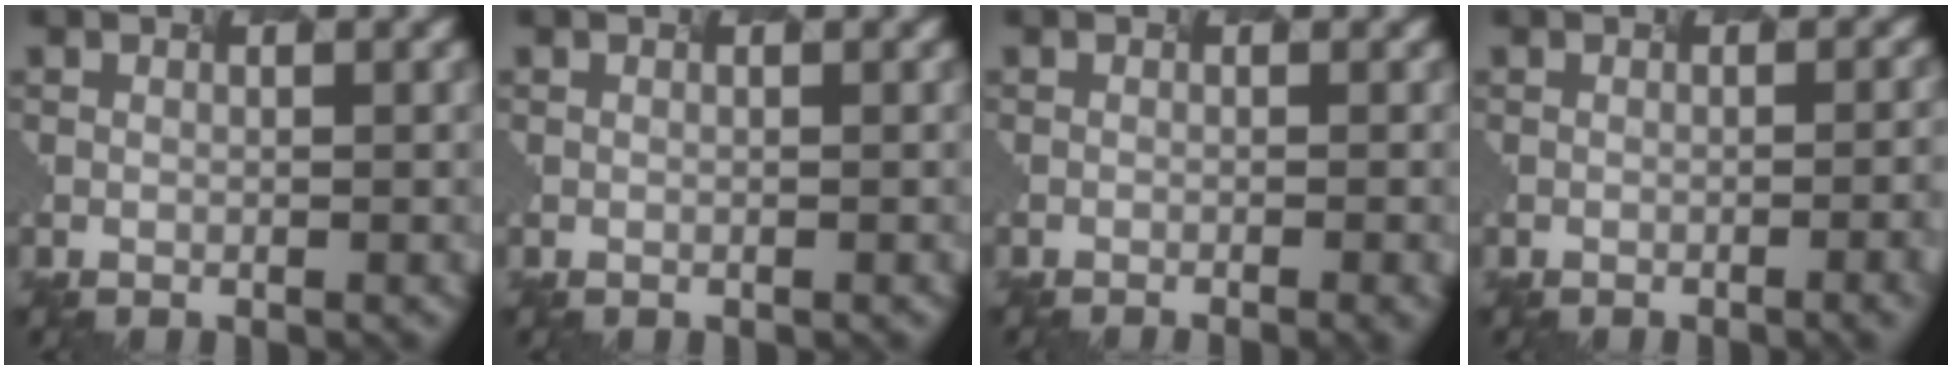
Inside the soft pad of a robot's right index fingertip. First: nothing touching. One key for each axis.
{"total": 0.0}
{"total": 2.7, "fx": -0.7, "fy": 1.2, "fz": 2.3, "tx": 0.003, "ty": 0.009, "tz": -0.014}
{"total": 5.1, "fx": -0.4, "fy": 2.2, "fz": 4.6, "tx": -0.016, "ty": 0.017, "tz": -0.005}